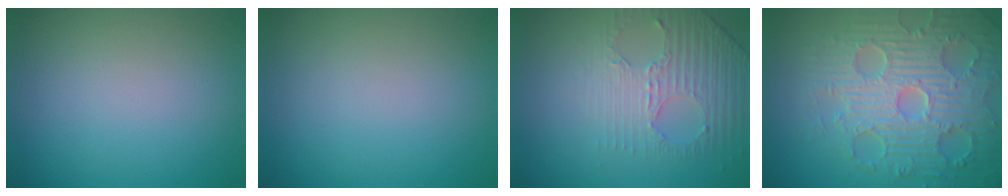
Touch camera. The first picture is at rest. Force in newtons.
{"total": 0.0}
{"total": 4.5, "press": 3.1, "slide": 3.2}
{"total": 9.1, "press": 6.7, "slide": 6.2}